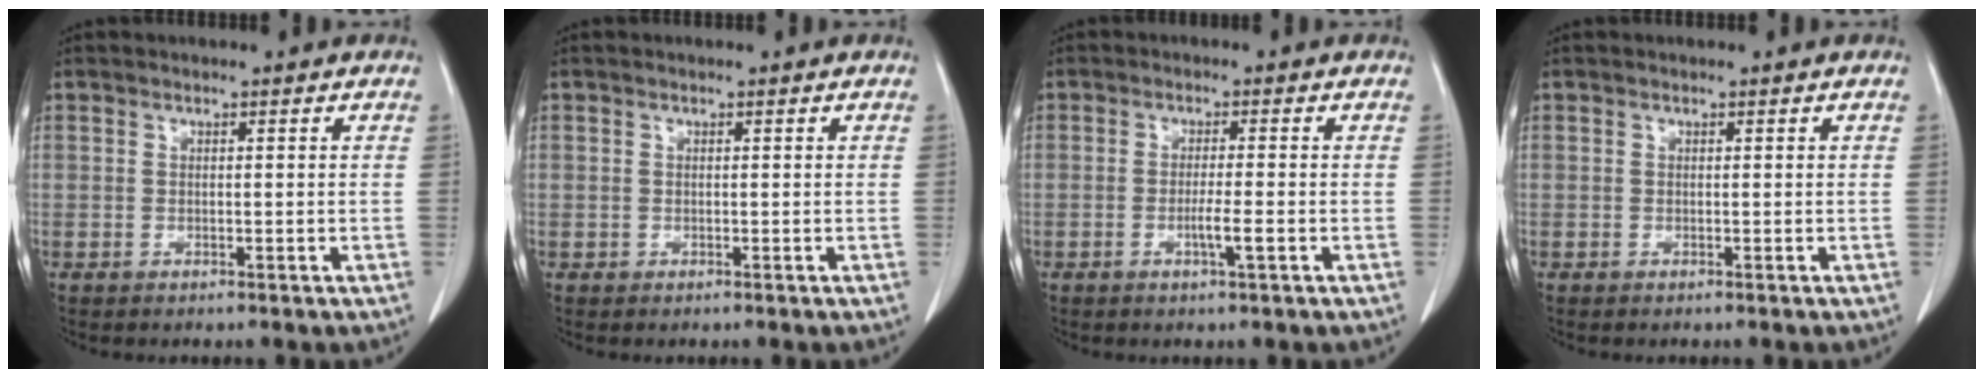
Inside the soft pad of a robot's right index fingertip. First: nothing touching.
{"total": 0.6, "force": [0.0, 0.6, -0.1], "torque": [0.005, 0.007, -0.002]}
{"total": 3.0, "force": [-1.0, -0.2, 2.8], "torque": [-0.052, -0.004, -0.019]}
{"total": 0.0}